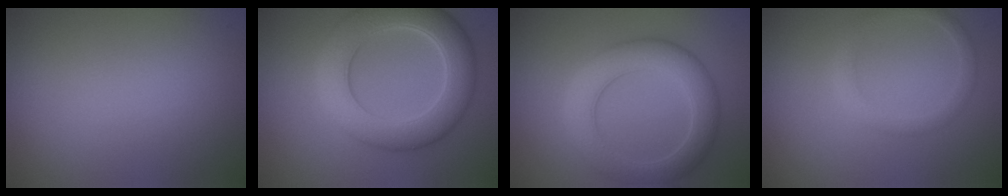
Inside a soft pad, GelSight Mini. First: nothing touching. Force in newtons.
{"total": 7.3, "press": 7.3, "slide": 0.2}
{"total": 5.4, "press": 5.4, "slide": 0.3}
{"total": 1.9, "press": 1.8, "slide": 0.1}